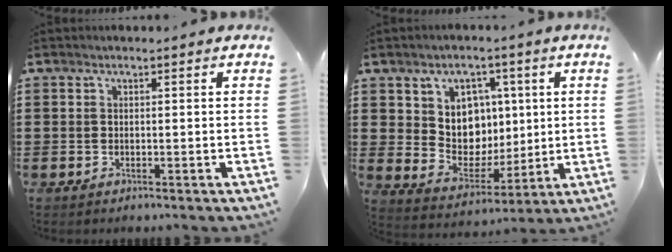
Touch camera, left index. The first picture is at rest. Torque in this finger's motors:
{"motor_torque": [0.63, 0.20, 0.81, 0.10]}